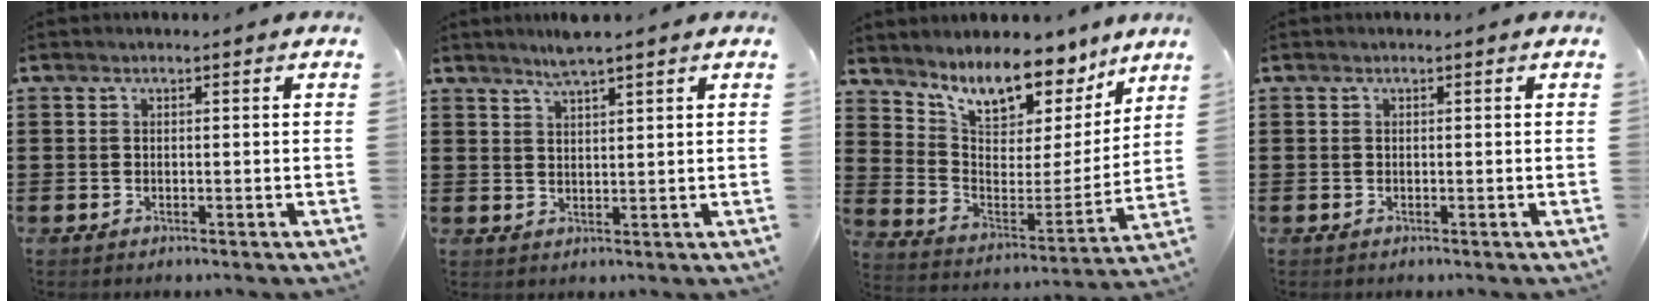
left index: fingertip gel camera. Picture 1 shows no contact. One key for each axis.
{"total": 3.5, "fx": 3.0, "fy": -0.1, "fz": 1.8, "tx": -0.041, "ty": -0.002, "tz": 0.053}
{"total": 9.5, "fx": 8.5, "fy": 3.0, "fz": 3.2, "tx": -0.083, "ty": -0.068, "tz": 0.150}
{"total": 0.0}